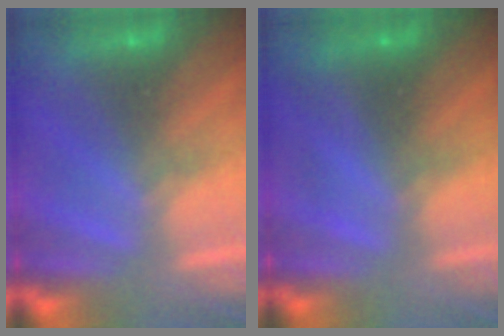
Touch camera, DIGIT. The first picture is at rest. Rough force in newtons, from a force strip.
{"total": 1.7}